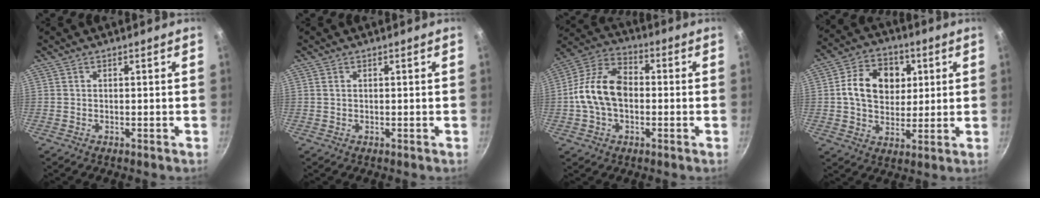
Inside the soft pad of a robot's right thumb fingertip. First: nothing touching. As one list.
[{"total": 0.6, "force": [0.2, 0.4, 0.3], "torque": [-0.005, 0.001, 0.004]}, {"total": 13.4, "force": [-0.8, 8.9, 10.0], "torque": [-0.161, 0.038, -0.033]}, {"total": 13.1, "force": [2.8, 10.1, 7.9], "torque": [-0.104, 0.005, 0.037]}]